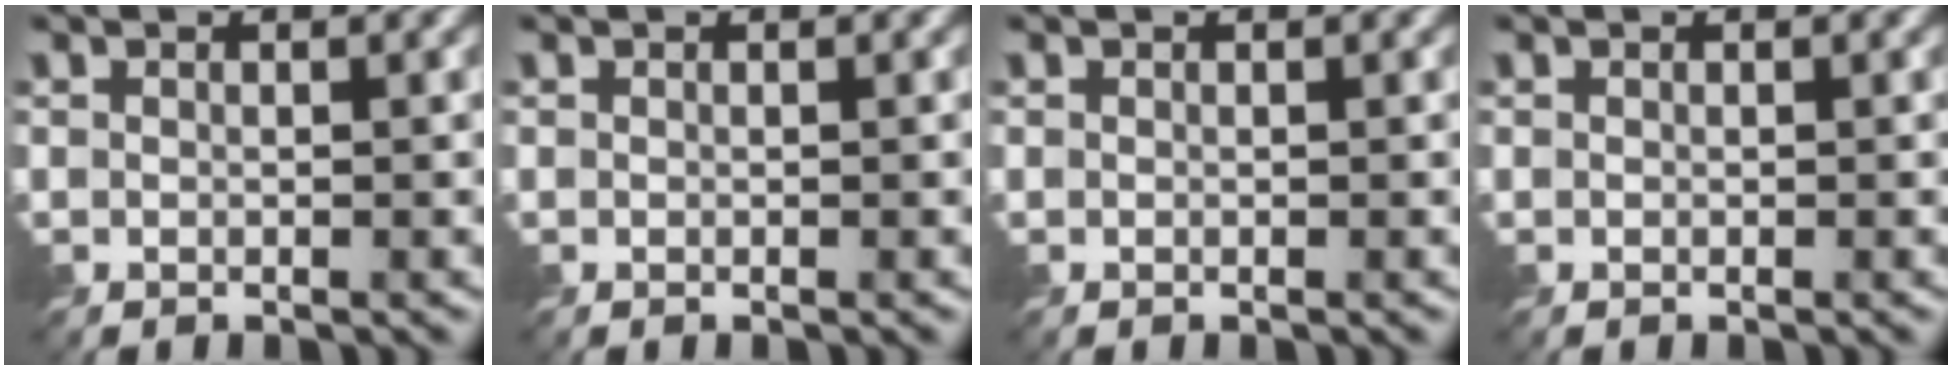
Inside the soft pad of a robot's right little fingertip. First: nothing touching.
{"total": 0.0}
{"total": 0.0}
{"total": 0.0}